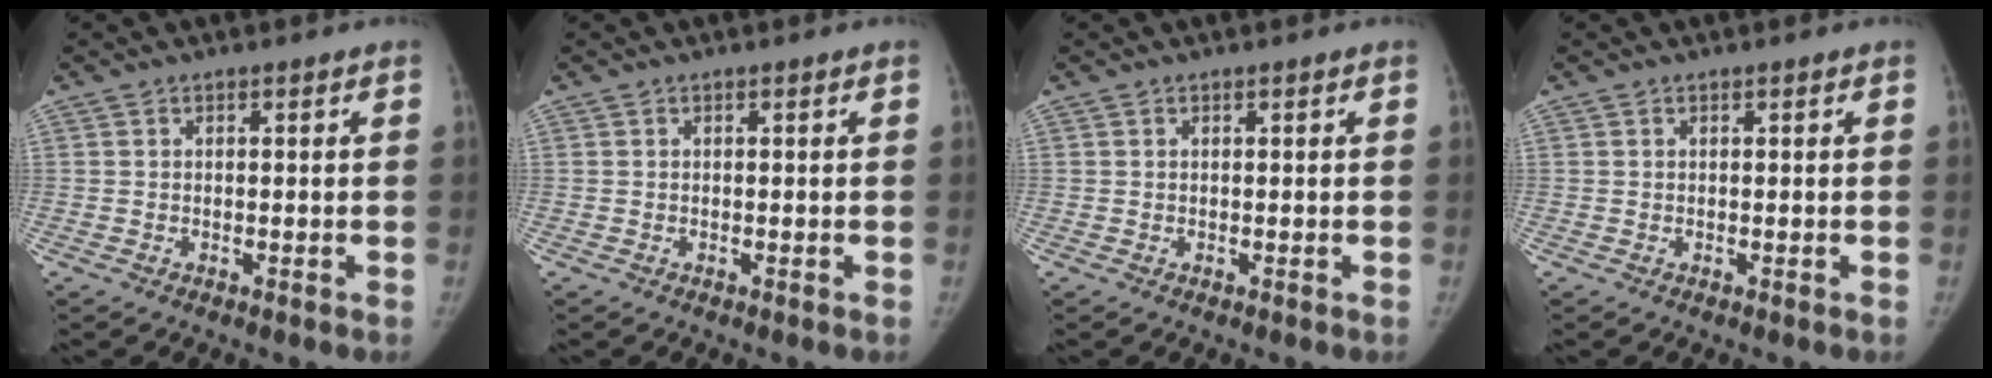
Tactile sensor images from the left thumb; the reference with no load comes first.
{"total": 0.0}
{"total": 0.0}
{"total": 0.0}